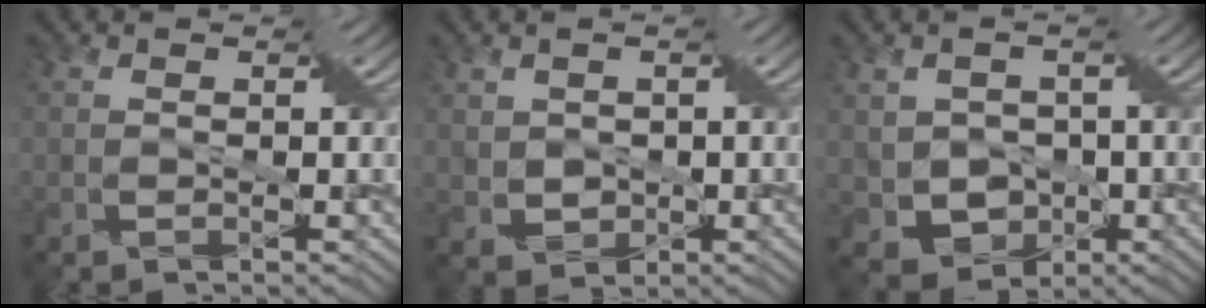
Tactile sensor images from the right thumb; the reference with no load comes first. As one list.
[{"total": 2.2, "force": [0.7, 1.9, 0.8], "torque": [-0.049, -0.014, 0.018]}, {"total": 5.1, "force": [-0.3, 4.6, 2.2], "torque": [-0.064, -0.027, -0.008]}]